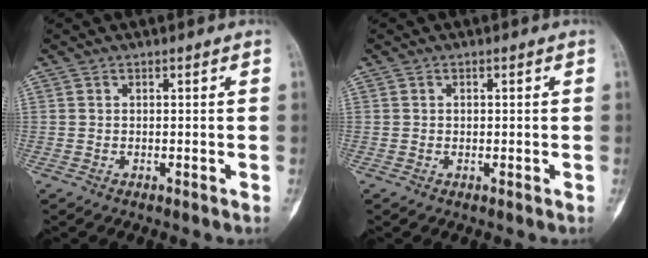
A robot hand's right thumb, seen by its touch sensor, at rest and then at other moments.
{"total": 0.7, "force": [0.0, 0.6, 0.4], "torque": [-0.005, 0.001, 0.000]}